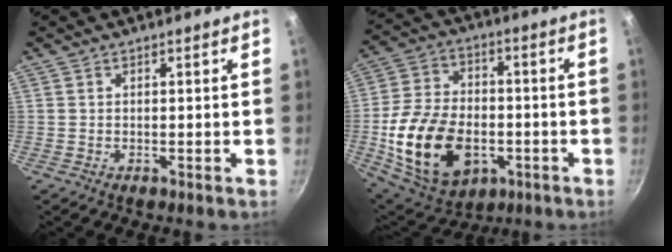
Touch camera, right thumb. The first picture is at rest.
{"total": 21.9, "force": [-5.1, 14.4, 15.7], "torque": [-0.286, 0.020, -0.075]}